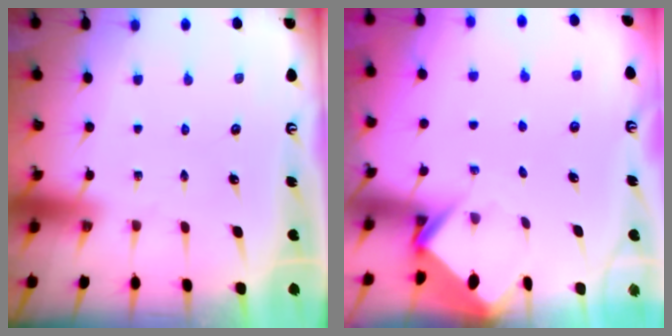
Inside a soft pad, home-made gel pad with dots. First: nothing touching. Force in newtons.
{"total": 3.8, "press": 3.8, "slide": 0.2}